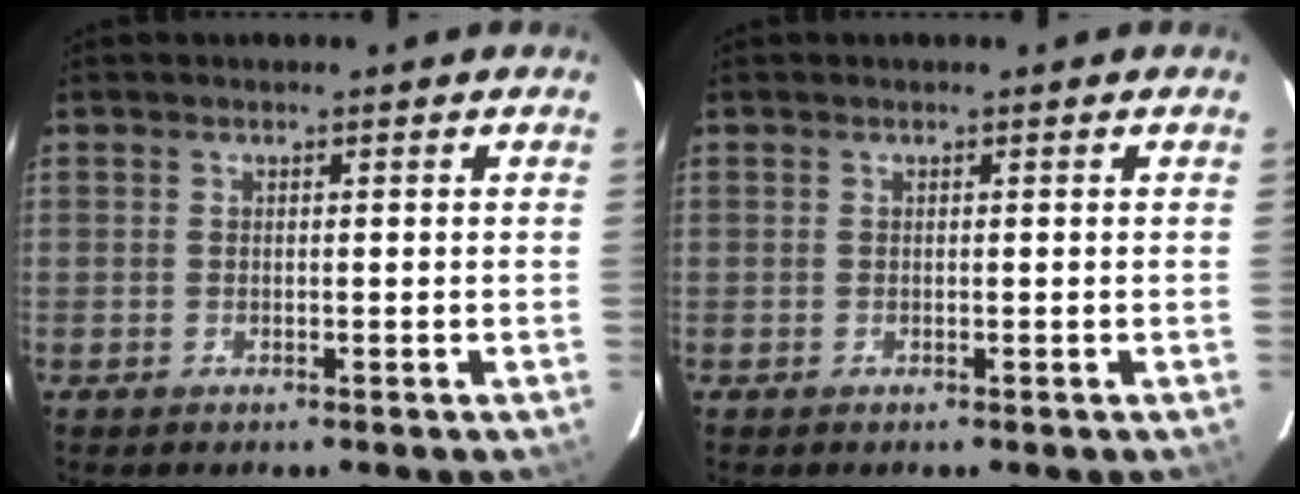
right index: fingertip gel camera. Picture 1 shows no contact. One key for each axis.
{"total": 0.0}